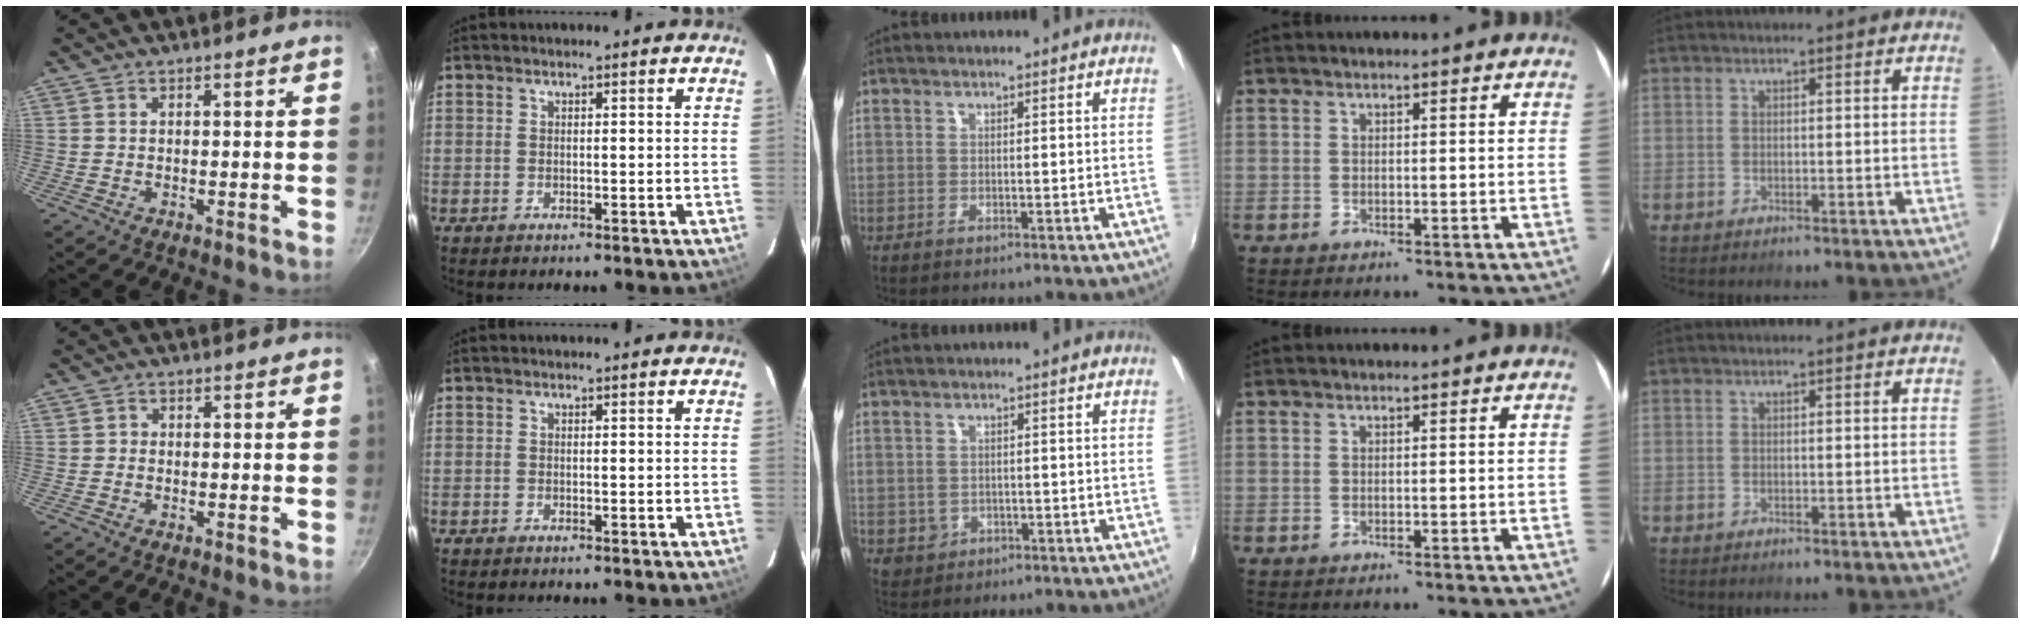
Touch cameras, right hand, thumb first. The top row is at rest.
{"thumb": {"total": 0.7, "force": [-0.2, 0.7, 0.1], "torque": [0.001, 0.003, -0.007]}, "middle": {"total": 3.1, "force": [-0.6, 2.9, 0.9], "torque": [-0.020, -0.002, -0.003]}}